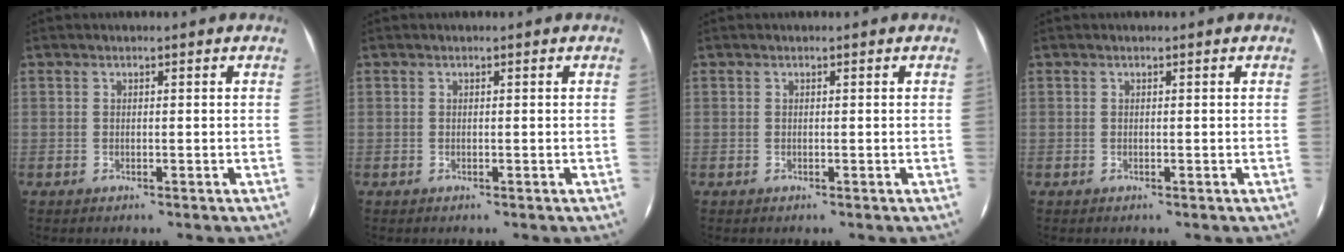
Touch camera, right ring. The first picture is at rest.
{"total": 0.0}
{"total": 0.0}
{"total": 0.0}